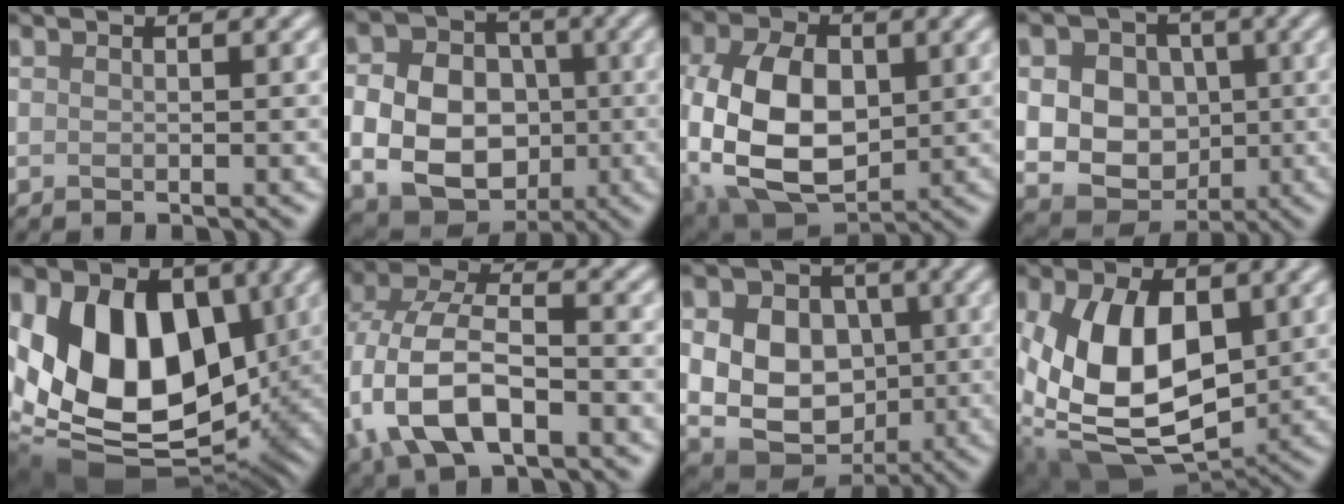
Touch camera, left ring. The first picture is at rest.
{"total": 10.1, "force": [-1.3, 8.0, 6.0], "torque": [-0.096, -0.014, -0.029]}
{"total": 11.2, "force": [-0.5, 7.3, 8.5], "torque": [-0.189, -0.007, -0.013]}
{"total": 11.6, "force": [1.6, 10.1, 5.5], "torque": [-0.097, 0.022, 0.019]}
{"total": 15.5, "force": [1.5, 10.0, 11.6], "torque": [-0.192, -0.017, 0.016]}
{"total": 9.9, "force": [-3.0, 5.4, 7.8], "torque": [-0.172, 0.001, -0.065]}
{"total": 11.9, "force": [1.0, 9.5, 7.1], "torque": [-0.114, 0.022, 0.007]}
{"total": 11.5, "force": [0.6, 6.9, 9.2], "torque": [-0.190, -0.010, 0.016]}